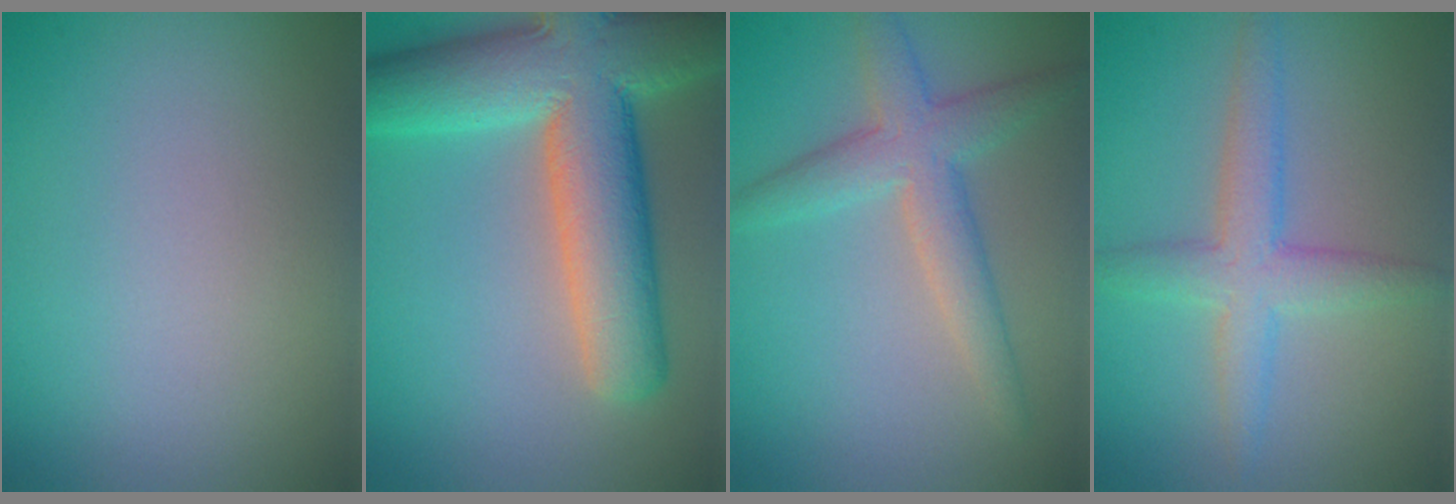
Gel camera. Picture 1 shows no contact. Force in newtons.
{"total": 12.0, "press": 12.0, "slide": 0.7}
{"total": 4.0, "press": 4.0, "slide": 0.1}
{"total": 3.8, "press": 3.8, "slide": 0.1}